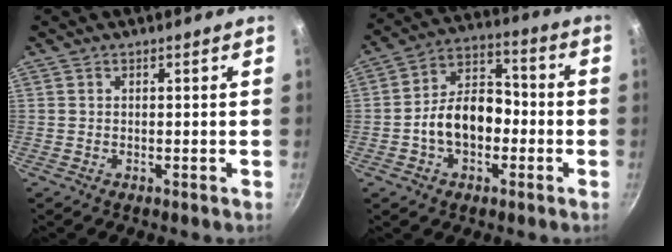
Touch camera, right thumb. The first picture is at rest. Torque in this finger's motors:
{"motor_torque": [1.32, 2.61, 1.11, -0.87, 0.12]}